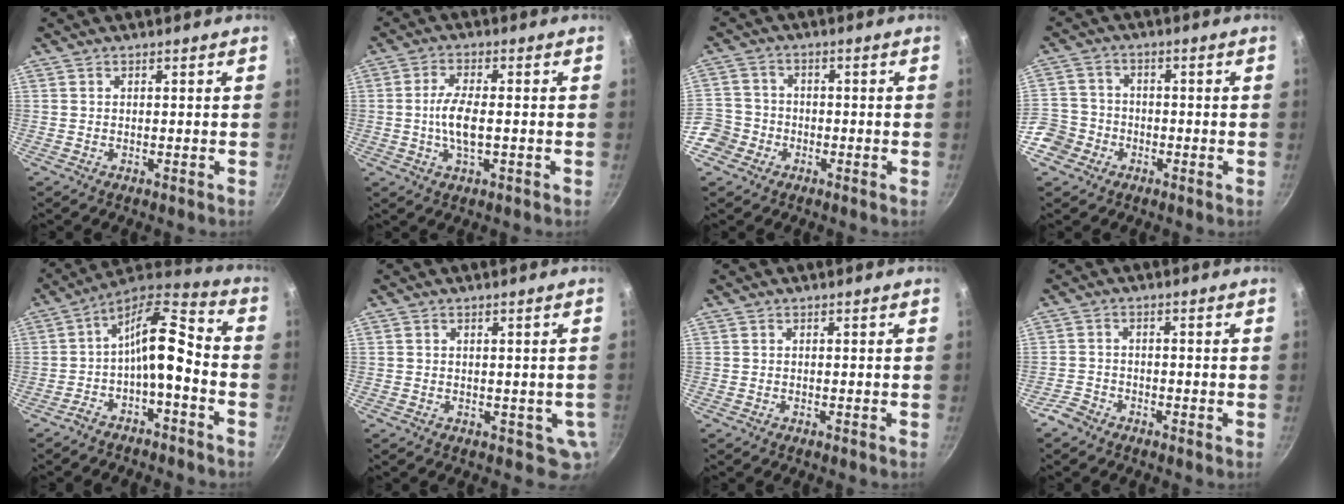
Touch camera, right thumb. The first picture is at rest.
{"total": 6.5, "force": [-0.7, 2.5, 6.0], "torque": [-0.119, 0.007, -0.018]}
{"total": 7.8, "force": [-3.1, 6.8, 2.3], "torque": [-0.037, 0.038, -0.062]}
{"total": 9.2, "force": [-3.9, 7.9, 2.7], "torque": [-0.038, 0.044, -0.078]}
{"total": 12.3, "force": [-3.7, 4.8, 10.7], "torque": [-0.190, 0.061, -0.069]}
{"total": 3.7, "force": [0.1, 2.9, 2.3], "torque": [-0.023, -0.006, 0.005]}
{"total": 0.0}
{"total": 2.9, "force": [-2.3, 1.6, 0.6], "torque": [-0.013, 0.023, -0.044]}